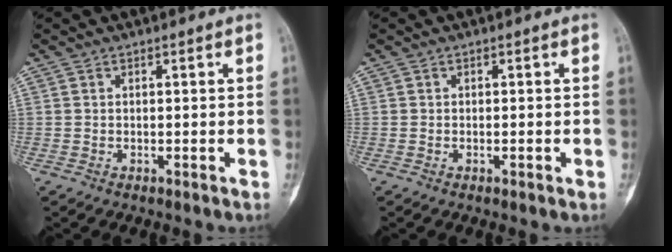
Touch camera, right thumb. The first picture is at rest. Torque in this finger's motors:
{"motor_torque": [-0.54, 0.40, -0.25, 0.30, -0.07]}